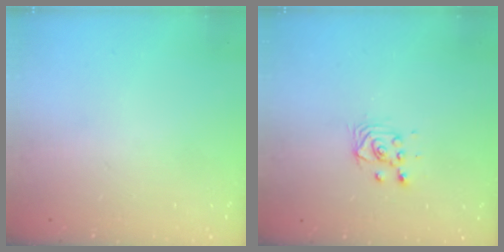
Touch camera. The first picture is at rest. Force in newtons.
{"total": 3.3, "press": 3.3, "slide": 0.4}